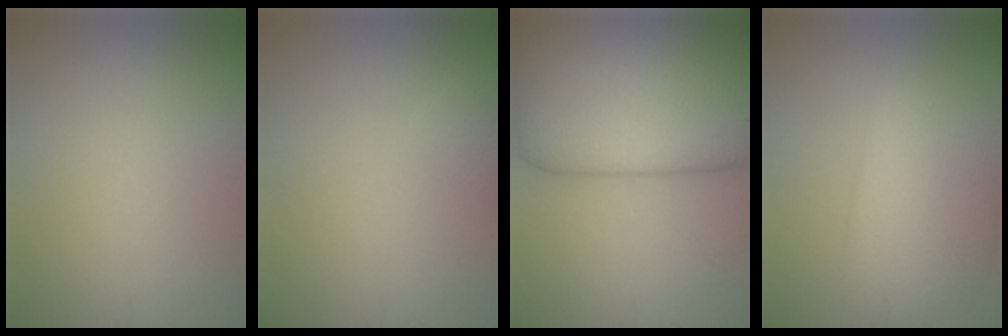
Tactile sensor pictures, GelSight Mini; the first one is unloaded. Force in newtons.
{"total": 1.1, "press": 1.1, "slide": 0.0}
{"total": 13.6, "press": 13.6, "slide": 0.8}
{"total": 5.6, "press": 5.6, "slide": 0.1}